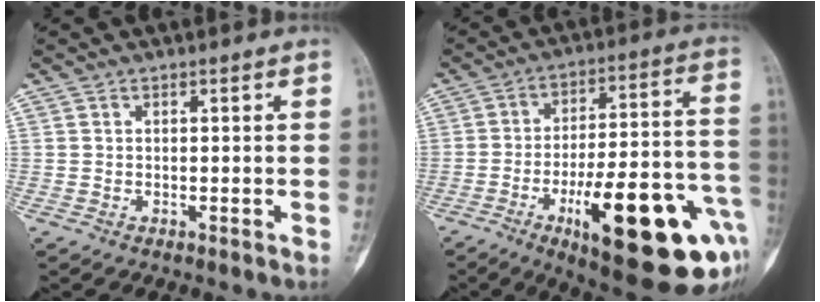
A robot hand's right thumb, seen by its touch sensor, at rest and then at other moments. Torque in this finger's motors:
{"motor_torque": [3.31, 1.70, 2.05, -0.72, 0.85]}